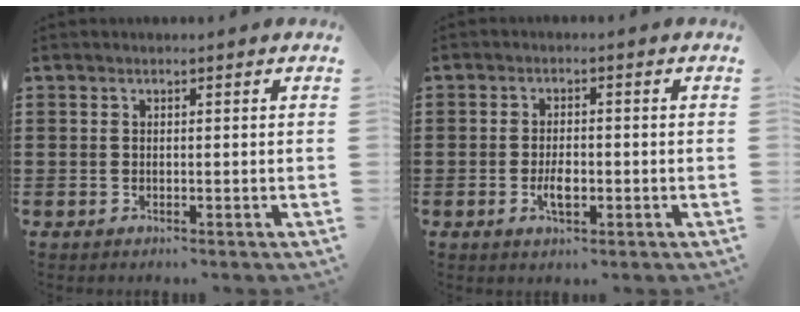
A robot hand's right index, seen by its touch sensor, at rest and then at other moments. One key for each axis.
{"total": 3.2, "fx": -0.9, "fy": 1.3, "fz": 2.8, "tx": -0.058, "ty": -0.001, "tz": -0.017}